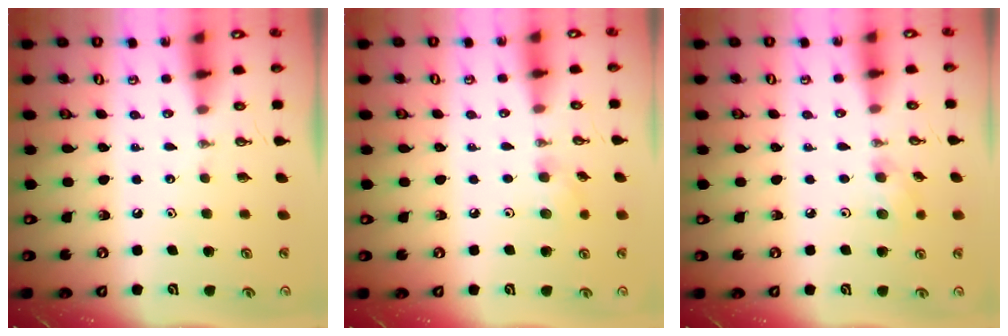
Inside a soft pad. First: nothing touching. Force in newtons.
{"total": 5.5, "press": 5.4, "slide": 1.5}
{"total": 6.6, "press": 5.5, "slide": 3.7}